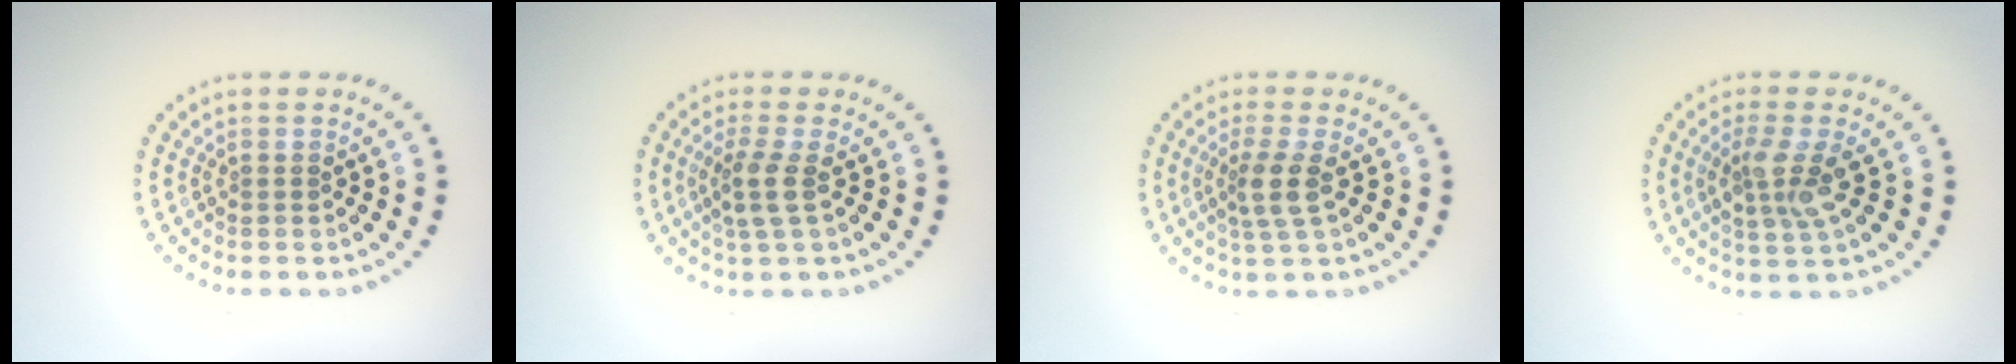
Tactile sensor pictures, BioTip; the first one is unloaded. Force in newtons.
{"total": 2.4, "press": 1.9, "slide": 1.5}
{"total": 2.5, "press": 2.0, "slide": 1.4}
{"total": 2.9, "press": 2.6, "slide": 1.3}